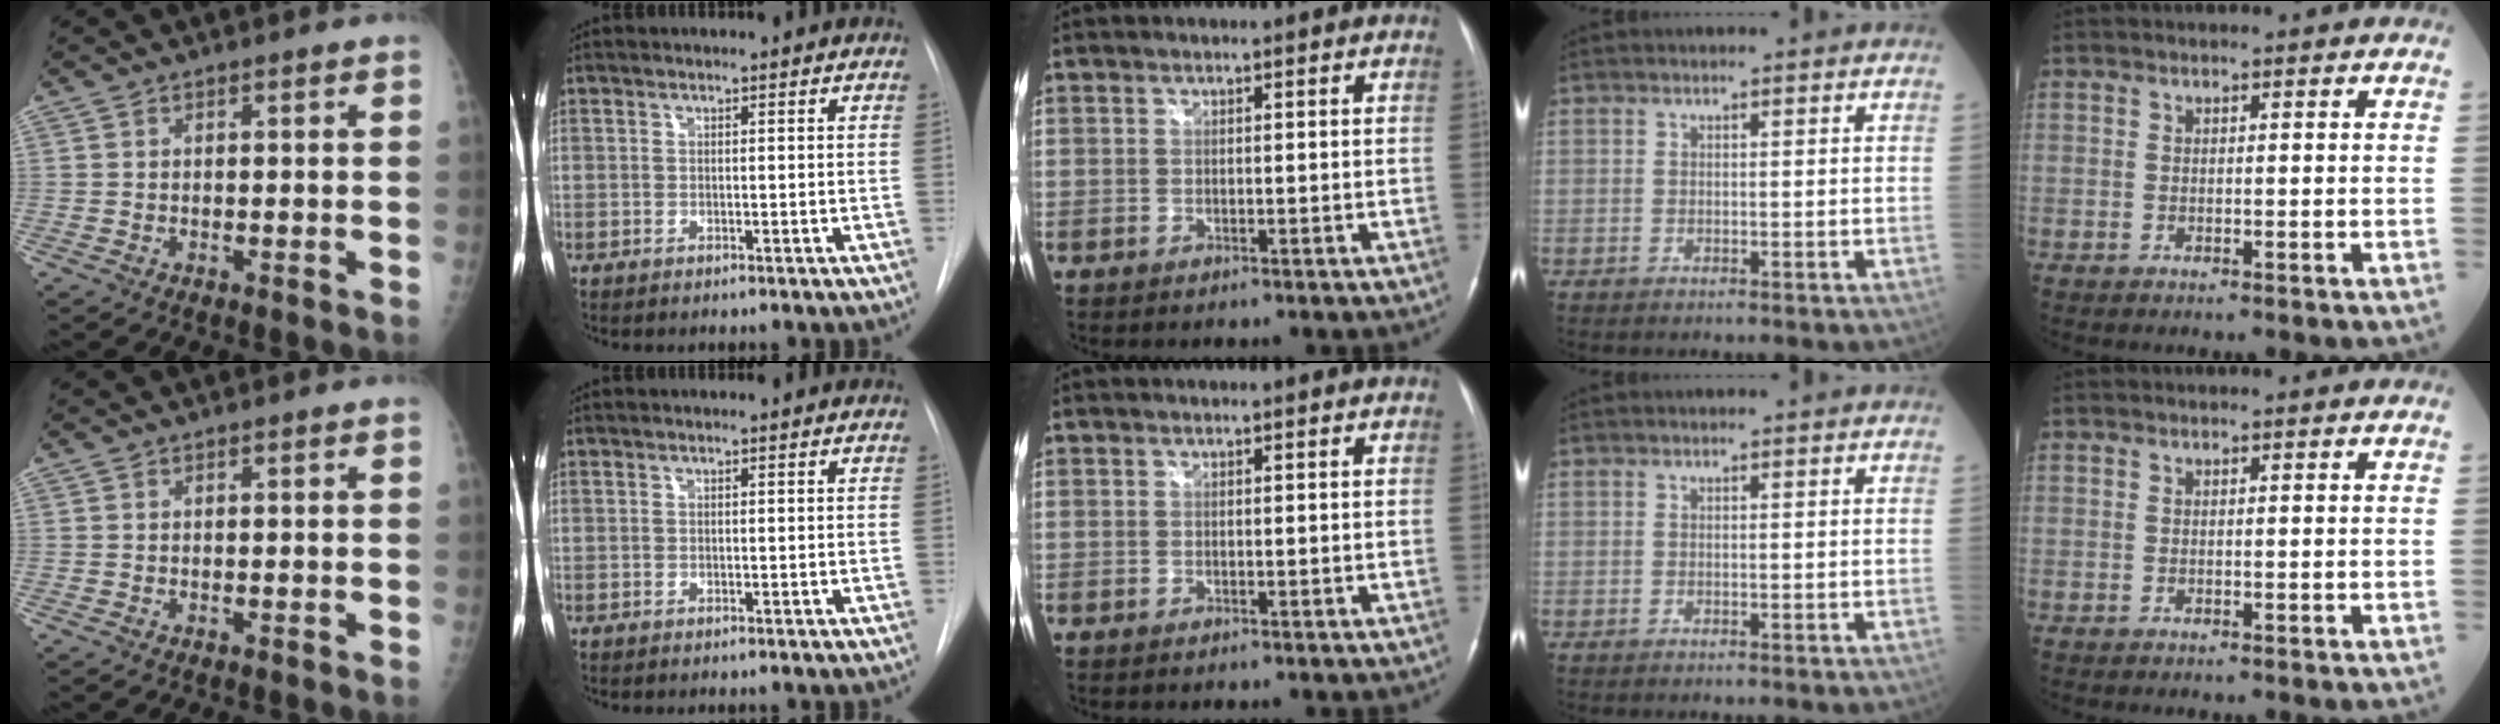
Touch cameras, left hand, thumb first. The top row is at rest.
{}